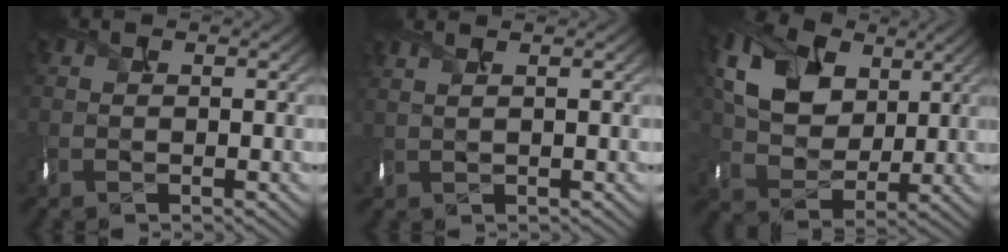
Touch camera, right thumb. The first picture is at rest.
{"total": 2.0, "force": [1.3, 0.7, 1.3], "torque": [-0.015, 0.005, 0.013]}
{"total": 9.7, "force": [3.6, 7.3, 5.4], "torque": [-0.140, 0.004, 0.062]}